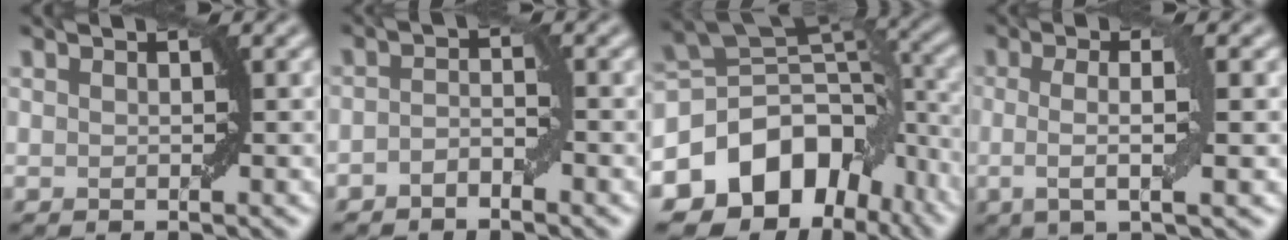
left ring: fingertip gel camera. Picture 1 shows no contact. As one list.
[{"total": 1.6, "force": [-1.0, 0.6, 1.0], "torque": [-0.021, 0.006, -0.022]}, {"total": 12.3, "force": [-6.0, 8.6, 6.5], "torque": [-0.112, 0.007, -0.105]}, {"total": 4.2, "force": [-0.2, 0.9, 4.1], "torque": [-0.075, -0.004, -0.003]}]